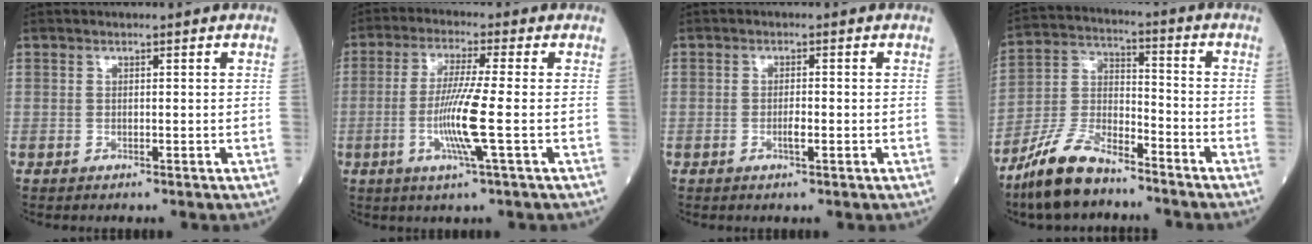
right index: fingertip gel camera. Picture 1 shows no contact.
{"total": 8.1, "force": [-1.8, -1.0, 7.9], "torque": [-0.158, -0.014, -0.039]}
{"total": 1.6, "force": [-0.6, 0.2, 1.4], "torque": [-0.026, 0.001, -0.011]}
{"total": 11.5, "force": [-9.3, 3.7, 5.8], "torque": [-0.126, 0.001, -0.183]}